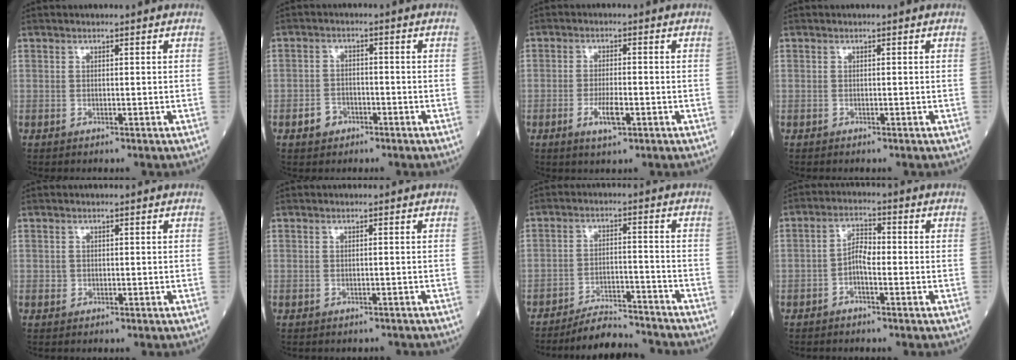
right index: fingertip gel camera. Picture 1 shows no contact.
{"total": 3.1, "force": [-1.7, 2.3, 1.0], "torque": [-0.016, 0.007, -0.028]}
{"total": 4.0, "force": [-1.6, 0.8, 3.5], "torque": [-0.071, -0.003, -0.026]}
{"total": 0.0}
{"total": 0.5, "force": [0.0, 0.5, 0.1], "torque": [0.001, 0.003, -0.002]}
{"total": 1.0, "force": [-0.9, 0.4, 0.1], "torque": [-0.003, 0.000, -0.012]}
{"total": 9.0, "force": [-8.8, 0.8, 1.7], "torque": [-0.022, 0.005, -0.144]}
{"total": 4.5, "force": [-1.6, 1.6, 3.9], "torque": [-0.074, 0.012, -0.035]}